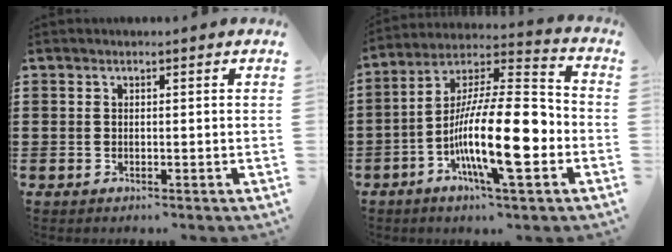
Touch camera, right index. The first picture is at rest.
{"total": 16.9, "force": [-4.7, 4.6, 15.5], "torque": [-0.283, -0.005, -0.082]}